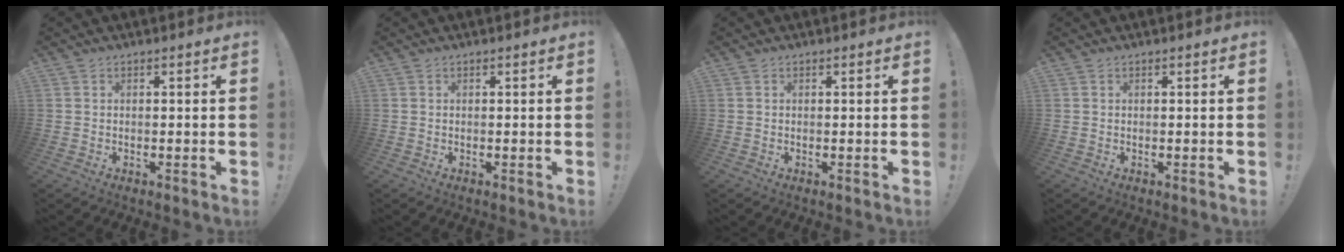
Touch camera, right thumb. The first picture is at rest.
{"total": 0.0}
{"total": 0.0}
{"total": 0.0}